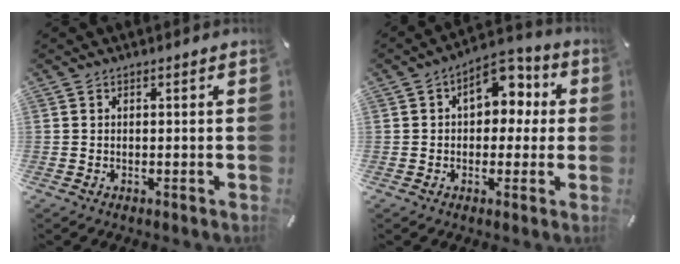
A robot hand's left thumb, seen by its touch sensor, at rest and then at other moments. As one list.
[{"total": 9.8, "force": [2.6, 7.0, 6.3], "torque": [-0.074, -0.007, 0.039]}]